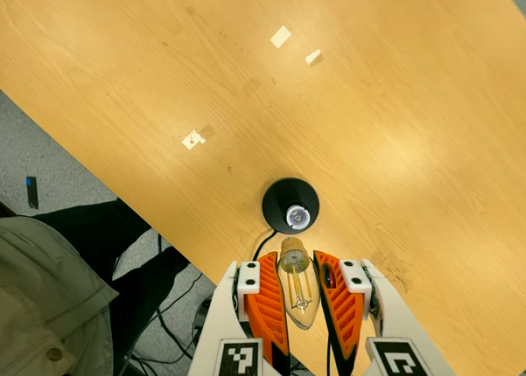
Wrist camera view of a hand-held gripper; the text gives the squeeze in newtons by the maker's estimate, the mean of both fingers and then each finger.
{"total": 20.5, "left": 21.9, "right": 19.0}